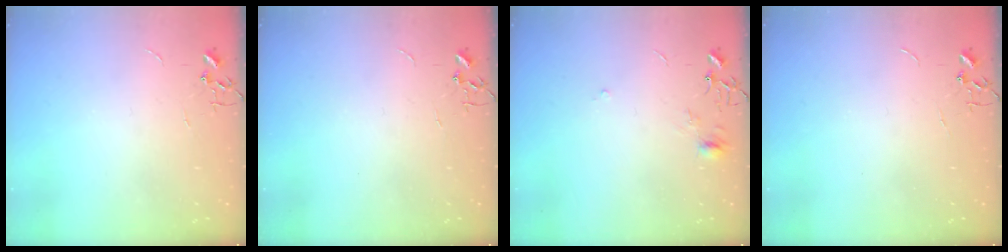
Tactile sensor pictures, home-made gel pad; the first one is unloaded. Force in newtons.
{"total": 0.0}
{"total": 4.8, "press": 4.8, "slide": 0.5}
{"total": 0.0}